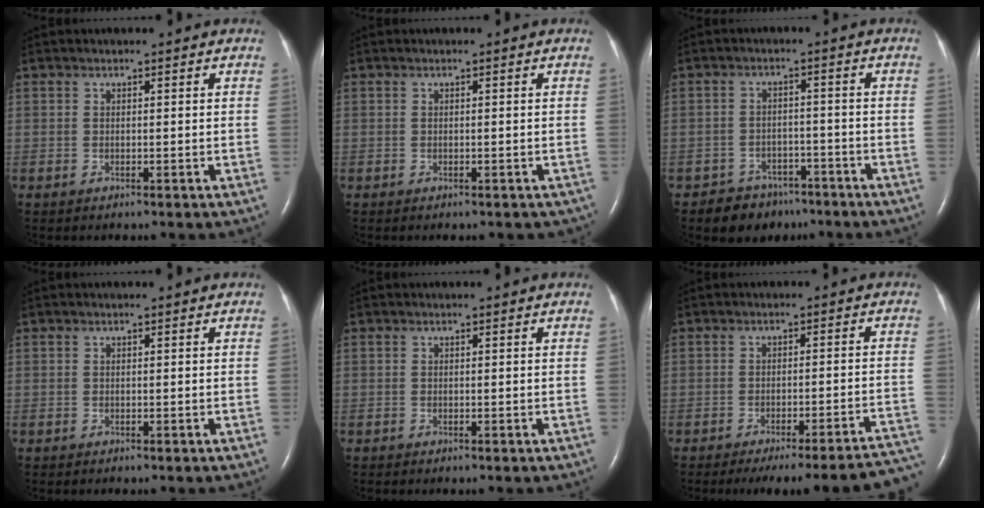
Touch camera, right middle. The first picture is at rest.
{"total": 2.8, "force": [-2.3, 1.3, 1.1], "torque": [-0.006, -0.003, -0.022]}
{"total": 6.2, "force": [-4.8, 3.9, 0.7], "torque": [-0.006, 0.011, -0.069]}
{"total": 0.0}
{"total": 0.0}
{"total": 19.1, "force": [-17.7, 0.9, 7.1], "torque": [-0.016, 0.003, -0.209]}